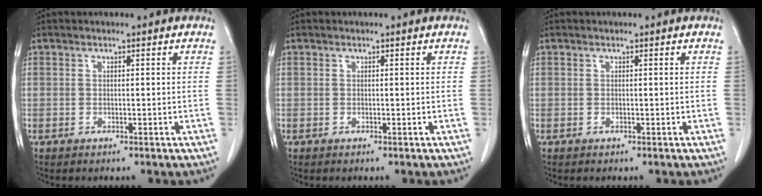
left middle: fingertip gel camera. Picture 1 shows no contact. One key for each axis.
{"total": 0.0}
{"total": 0.0}